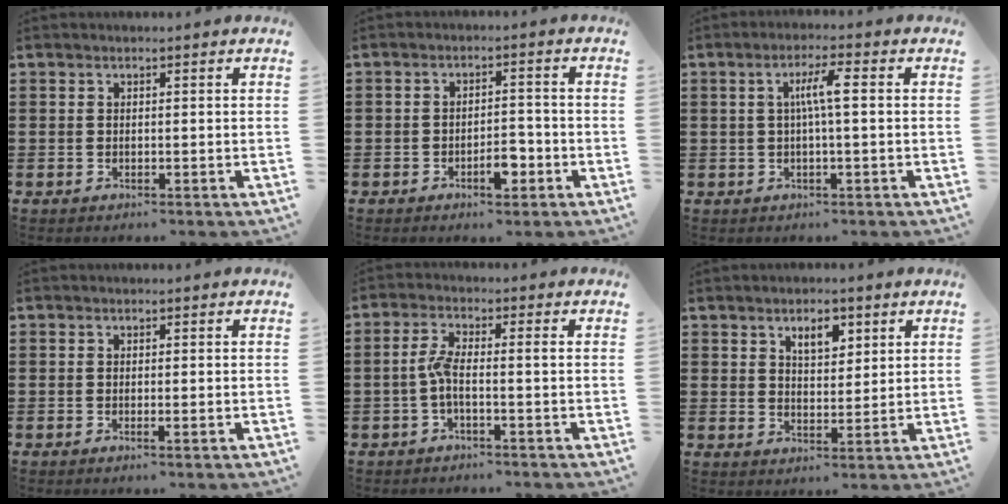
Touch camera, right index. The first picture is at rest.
{"total": 4.2, "force": [-2.2, 1.9, 3.1], "torque": [-0.051, 0.007, -0.039]}
{"total": 4.3, "force": [0.3, 0.3, 4.3], "torque": [-0.081, 0.002, 0.000]}
{"total": 0.6, "force": [-0.1, -0.1, 0.6], "torque": [-0.010, -0.003, -0.002]}
{"total": 4.0, "force": [-0.7, 0.7, 3.9], "torque": [-0.094, -0.004, -0.023]}
{"total": 4.3, "force": [2.5, 2.2, 2.6], "torque": [-0.037, -0.002, 0.040]}